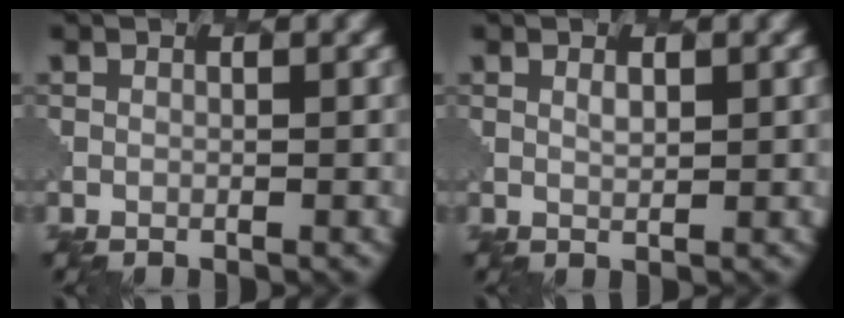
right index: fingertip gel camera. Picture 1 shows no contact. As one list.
[{"total": 0.8, "force": [0.6, 0.2, 0.4], "torque": [-0.008, -0.002, 0.012]}]